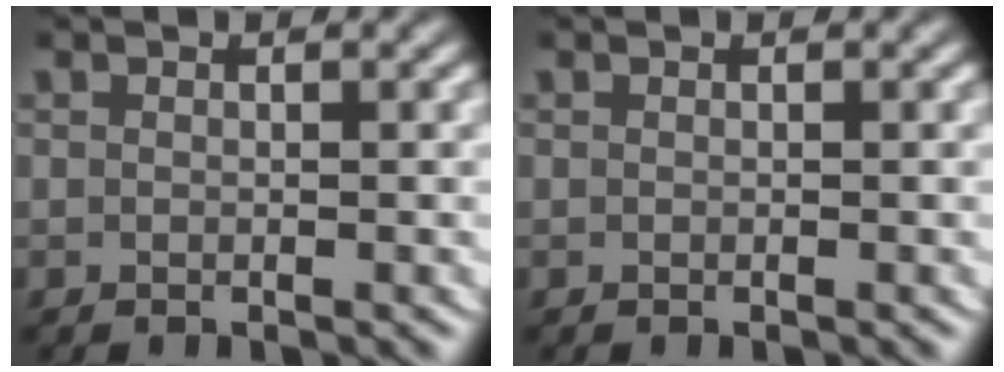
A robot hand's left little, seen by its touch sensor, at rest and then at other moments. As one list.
[{"total": 0.0}]